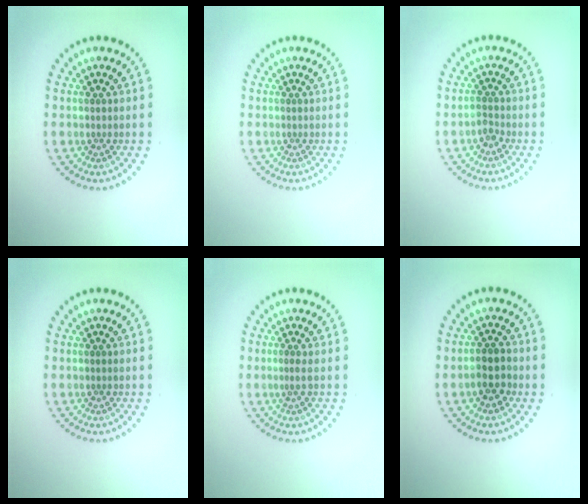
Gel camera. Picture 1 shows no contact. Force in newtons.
{"total": 0.0}
{"total": 1.1, "press": 0.9, "slide": 0.7}
{"total": 0.0}
{"total": 0.8, "press": 0.2, "slide": 0.7}
{"total": 2.5, "press": 2.3, "slide": 0.9}